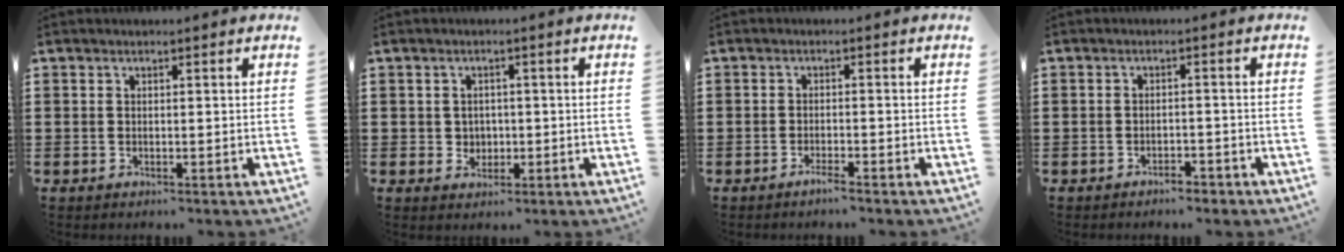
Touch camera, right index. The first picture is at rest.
{"total": 2.2, "force": [-0.1, 2.1, 0.5], "torque": [-0.010, 0.007, -0.007]}
{"total": 1.5, "force": [-1.3, 0.0, 0.7], "torque": [-0.015, -0.004, -0.023]}
{"total": 1.9, "force": [-1.9, 0.3, 0.3], "torque": [-0.014, -0.001, -0.038]}